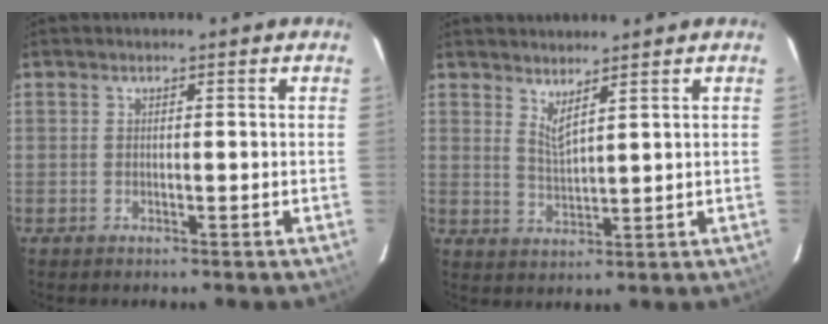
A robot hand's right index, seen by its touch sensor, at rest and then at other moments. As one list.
[{"total": 3.4, "force": [2.9, 0.0, 1.9], "torque": [-0.035, -0.010, 0.051]}]